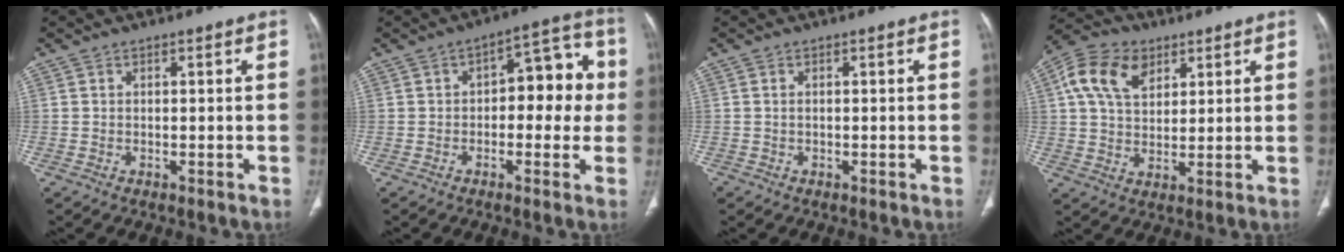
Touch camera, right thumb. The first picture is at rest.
{"total": 11.4, "force": [0.4, 6.2, 9.5], "torque": [-0.069, 0.038, -0.002]}
{"total": 0.7, "force": [-0.1, 0.6, 0.4], "torque": [-0.004, 0.003, -0.001]}
{"total": 11.9, "force": [4.9, 8.0, 7.4], "torque": [-0.128, 0.000, 0.086]}